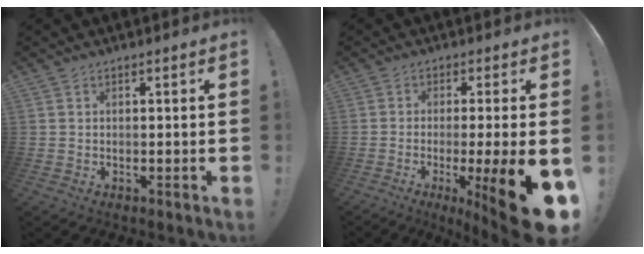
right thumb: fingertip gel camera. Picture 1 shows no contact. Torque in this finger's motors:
{"motor_torque": [0.71, 1.04, 1.65, -1.12, 0.57]}